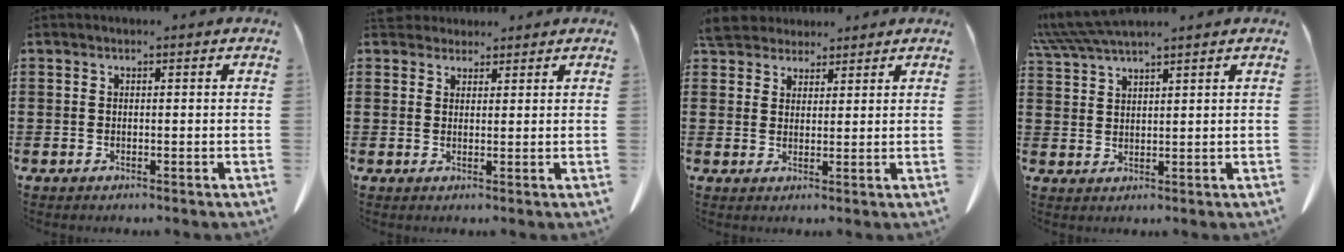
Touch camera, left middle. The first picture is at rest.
{"total": 3.0, "force": [2.8, 1.0, 0.4], "torque": [-0.007, -0.005, 0.053]}
{"total": 4.7, "force": [4.3, 1.6, 0.7], "torque": [-0.031, -0.006, 0.084]}
{"total": 4.7, "force": [4.3, 0.2, 2.0], "torque": [-0.061, -0.015, 0.078]}